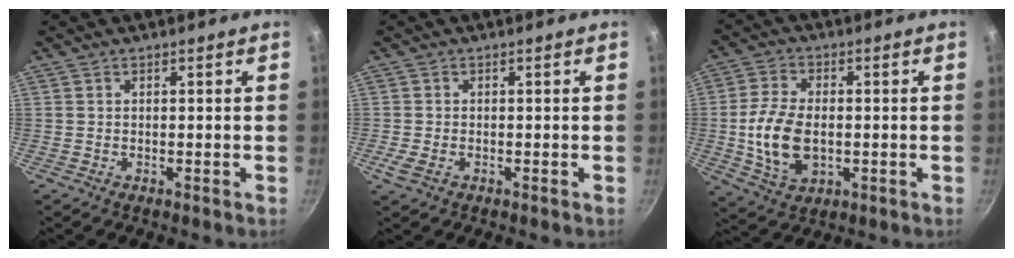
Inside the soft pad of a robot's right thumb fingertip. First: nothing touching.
{"total": 2.5, "force": [-1.0, 1.7, 1.6], "torque": [-0.036, -0.003, -0.019]}
{"total": 11.6, "force": [-1.0, 7.2, 9.1], "torque": [-0.173, 0.003, -0.016]}